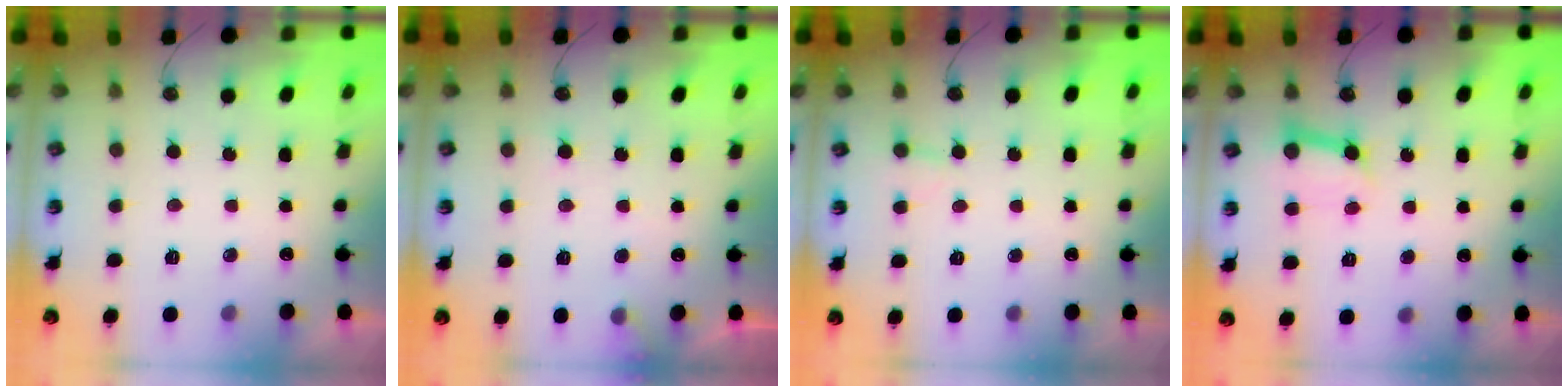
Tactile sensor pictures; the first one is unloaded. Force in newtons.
{"total": 6.3, "press": 6.3, "slide": 0.3}
{"total": 3.8, "press": 3.8, "slide": 0.3}
{"total": 7.3, "press": 7.3, "slide": 1.0}